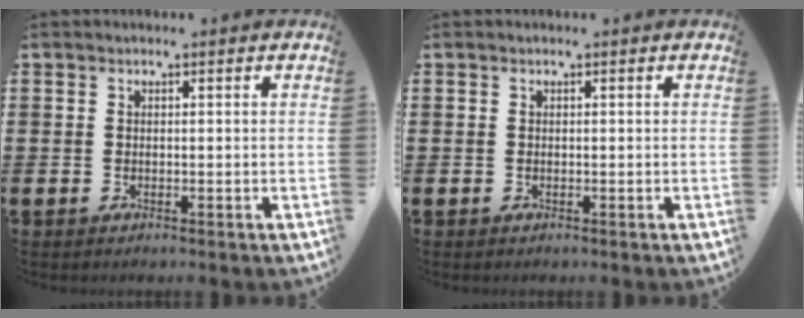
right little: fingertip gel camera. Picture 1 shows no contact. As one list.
[{"total": 0.0}]